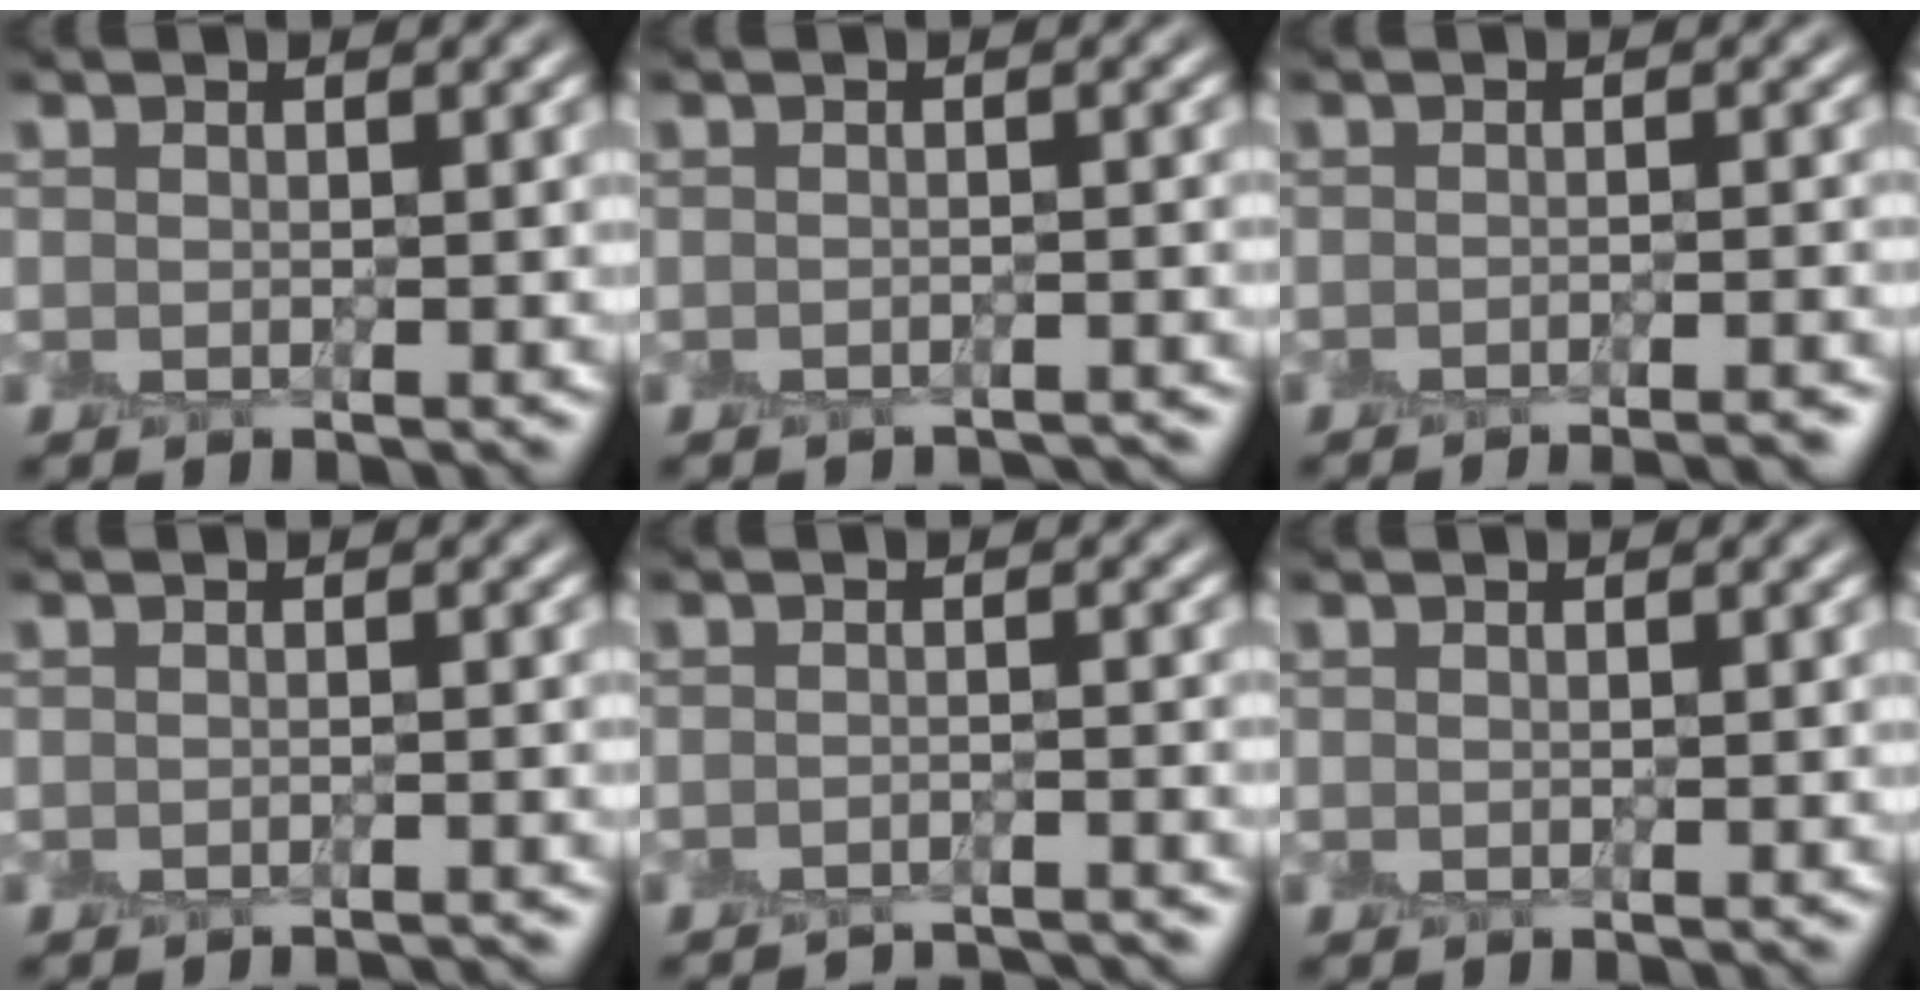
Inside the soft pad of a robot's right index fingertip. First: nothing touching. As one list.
[{"total": 2.5, "force": [-2.5, 0.1, -0.2], "torque": [0.007, -0.015, -0.036]}, {"total": 3.8, "force": [-3.4, 0.5, 1.6], "torque": [-0.012, -0.001, -0.038]}, {"total": 2.0, "force": [-2.0, -0.1, 0.0], "torque": [0.004, -0.010, -0.026]}, {"total": 4.7, "force": [-4.6, 0.3, 0.4], "torque": [-0.004, -0.002, -0.063]}, {"total": 0.0}]